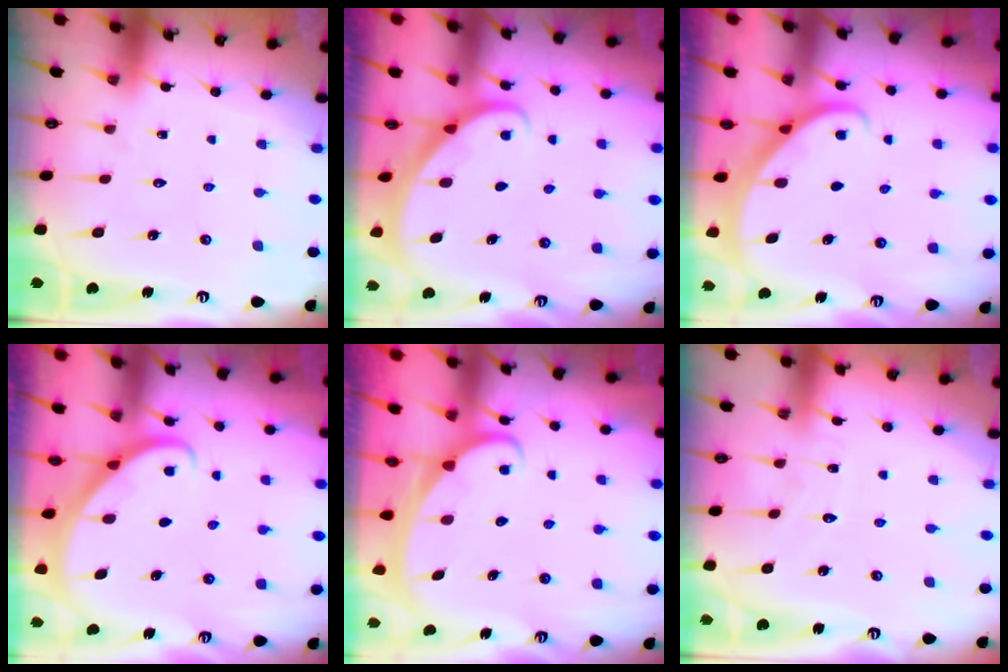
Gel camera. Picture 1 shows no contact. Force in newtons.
{"total": 2.0, "press": 2.0, "slide": 0.1}
{"total": 2.1, "press": 2.1, "slide": 0.2}
{"total": 2.7, "press": 2.7, "slide": 0.2}
{"total": 2.5, "press": 2.5, "slide": 0.3}
{"total": 3.9, "press": 3.9, "slide": 0.2}